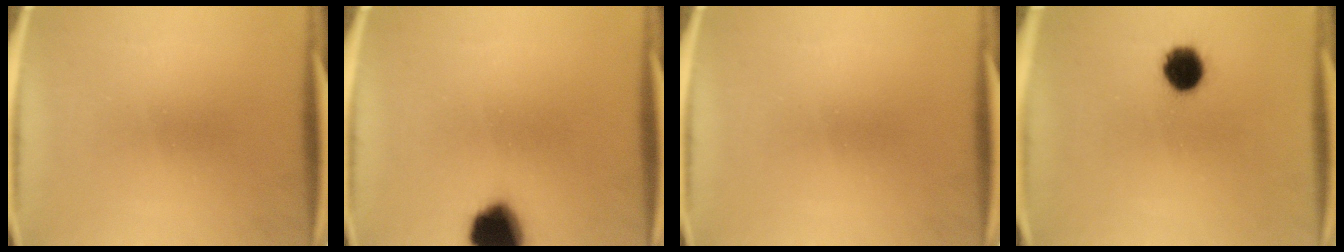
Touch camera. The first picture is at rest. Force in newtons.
{"total": 12.6}
{"total": 0.0}
{"total": 7.6}